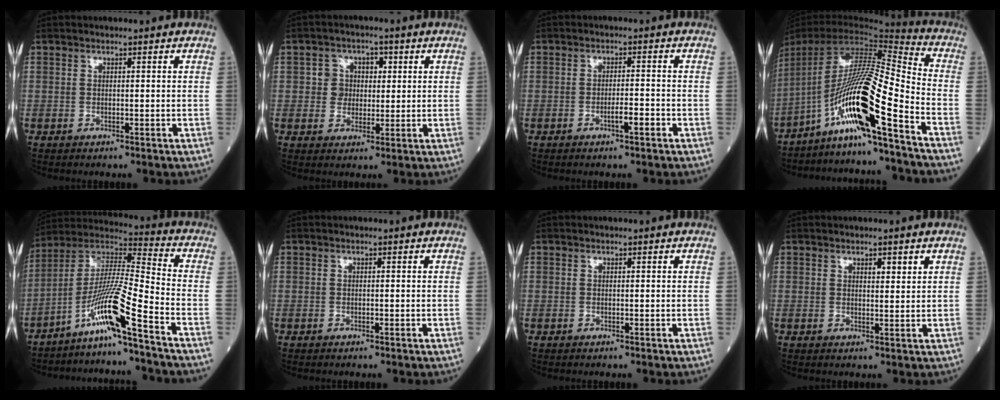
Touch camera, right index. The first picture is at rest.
{"total": 4.3, "force": [0.7, 4.0, 1.5], "torque": [-0.015, 0.015, 0.010]}
{"total": 2.7, "force": [-1.4, 0.2, 2.3], "torque": [-0.034, 0.001, -0.025]}
{"total": 17.6, "force": [-10.3, -1.0, 14.3], "torque": [-0.281, -0.002, -0.194]}
{"total": 12.0, "force": [-7.2, -1.5, 9.4], "torque": [-0.184, 0.003, -0.141]}
{"total": 0.0}
{"total": 0.0}
{"total": 1.8, "force": [1.2, 0.4, 1.4], "torque": [-0.022, -0.002, 0.018]}